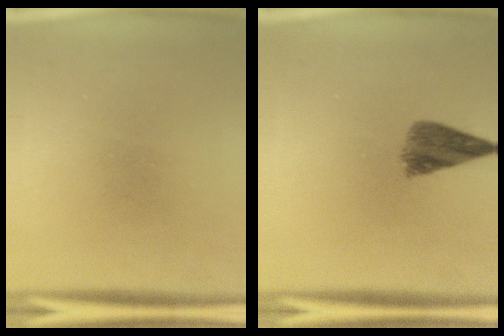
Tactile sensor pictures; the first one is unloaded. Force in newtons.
{"total": 5.3}